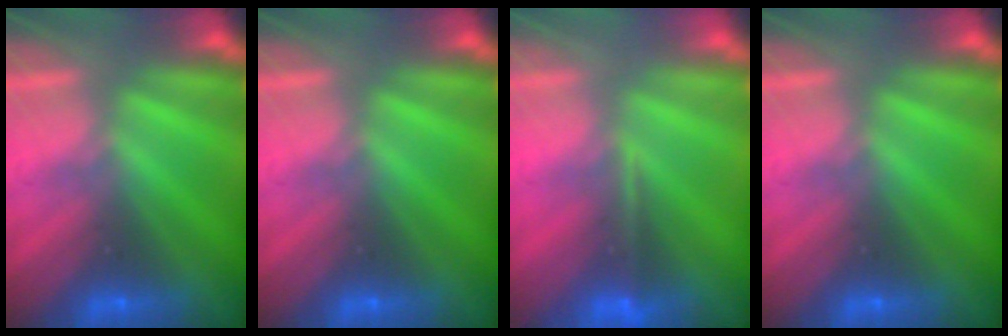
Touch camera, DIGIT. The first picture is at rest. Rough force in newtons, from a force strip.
{"total": 0.0}
{"total": 1.2}
{"total": 0.0}